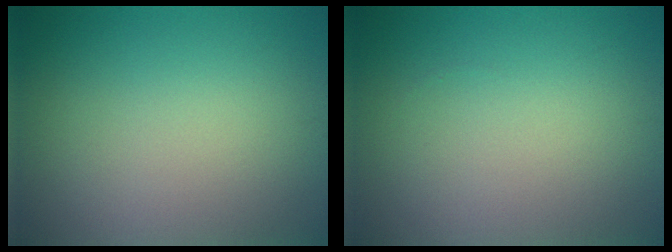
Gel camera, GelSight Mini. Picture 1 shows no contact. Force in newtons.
{"total": 0.0}